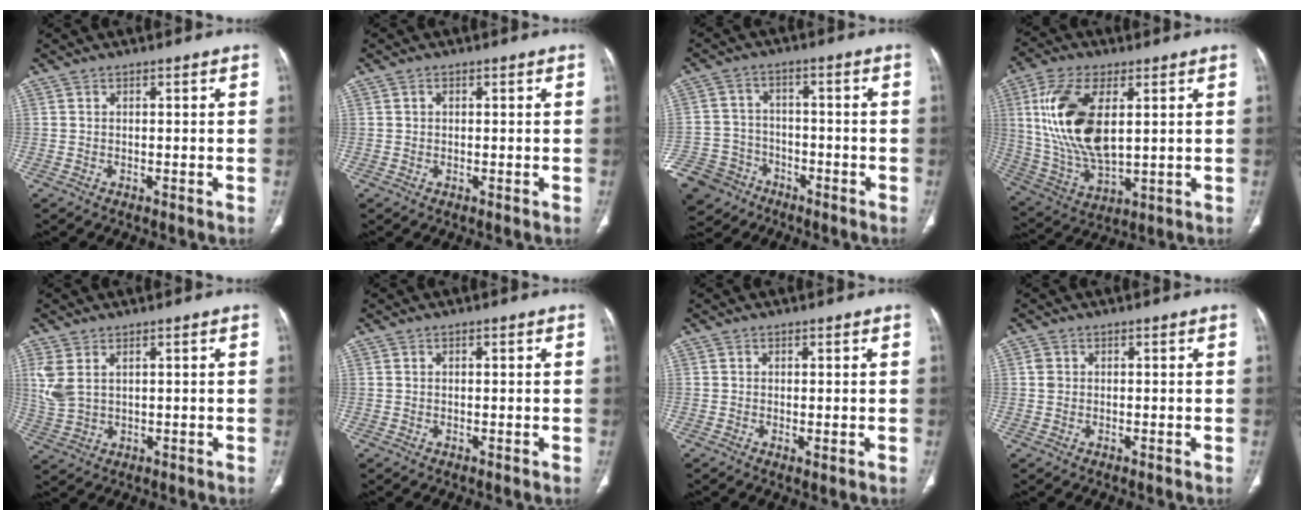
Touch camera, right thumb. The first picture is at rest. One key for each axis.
{"total": 0.7, "fx": 0.2, "fy": 0.5, "fz": 0.4, "tx": -0.005, "ty": 0.005, "tz": 0.004}
{"total": 13.9, "fx": -8.9, "fy": 9.7, "fz": 4.4, "tx": -0.100, "ty": 0.040, "tz": -0.155}
{"total": 18.1, "fx": 4.0, "fy": 8.8, "fz": 15.2, "tx": -0.310, "ty": -0.015, "tz": 0.085}
{"total": 5.8, "fx": 2.2, "fy": 3.4, "fz": 4.2, "tx": -0.104, "ty": -0.002, "tz": 0.056}
{"total": 0.6, "fx": 0.2, "fy": 0.3, "fz": 0.5, "tx": -0.013, "ty": 0.003, "tz": 0.006}
{"total": 1.0, "fx": 0.0, "fy": 0.3, "fz": 1.0, "tx": -0.020, "ty": -0.006, "tz": 0.001}
{"total": 1.4, "fx": 0.2, "fy": 1.2, "fz": 0.6, "tx": -0.011, "ty": 0.002, "tz": 0.006}